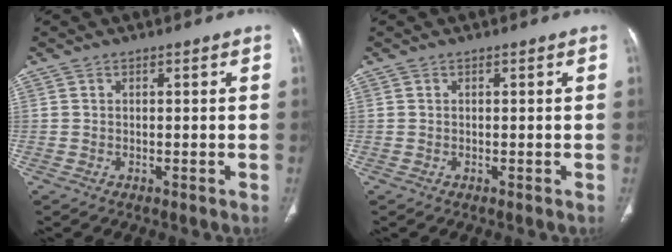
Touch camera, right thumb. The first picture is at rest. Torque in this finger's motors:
{"motor_torque": [-0.02, 0.02, -0.04, 0.04, 0.02]}